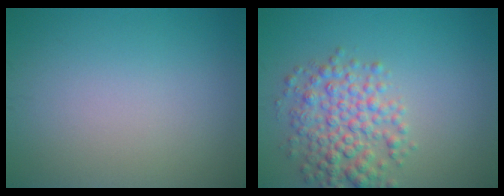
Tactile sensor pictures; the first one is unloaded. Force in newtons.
{"total": 5.0, "press": 5.0, "slide": 0.1}